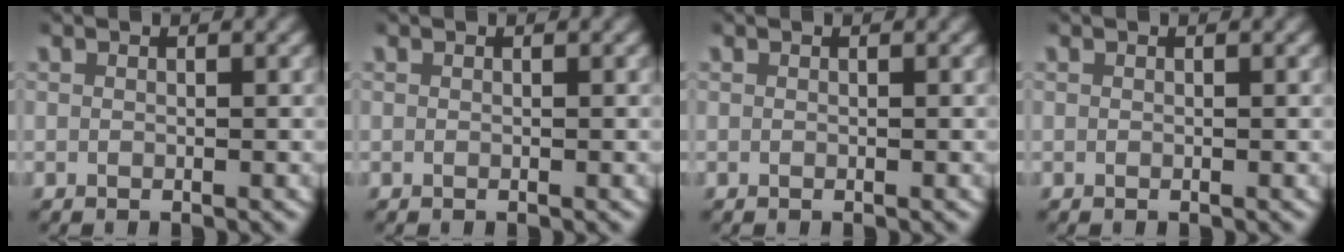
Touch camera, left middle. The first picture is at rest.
{"total": 0.0}
{"total": 0.0}
{"total": 0.0}